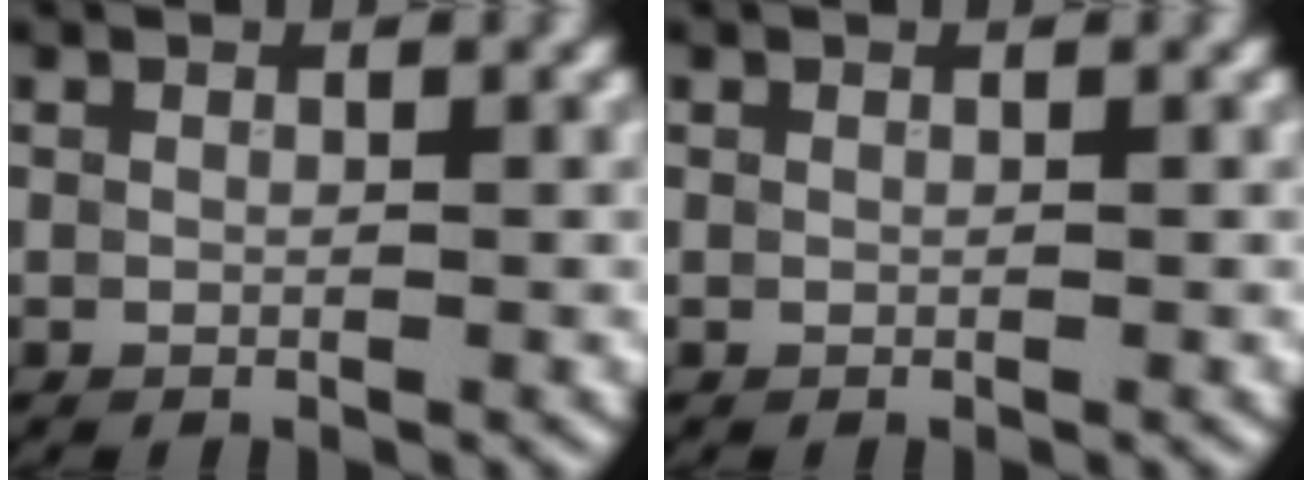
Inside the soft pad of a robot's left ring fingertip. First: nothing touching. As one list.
[{"total": 0.0}]